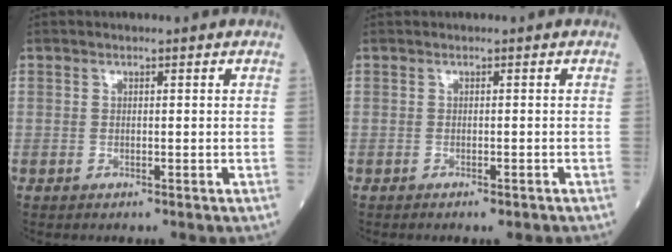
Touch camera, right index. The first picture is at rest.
{"total": 0.9, "force": [-0.6, 0.2, 0.6], "torque": [-0.009, -0.001, -0.006]}